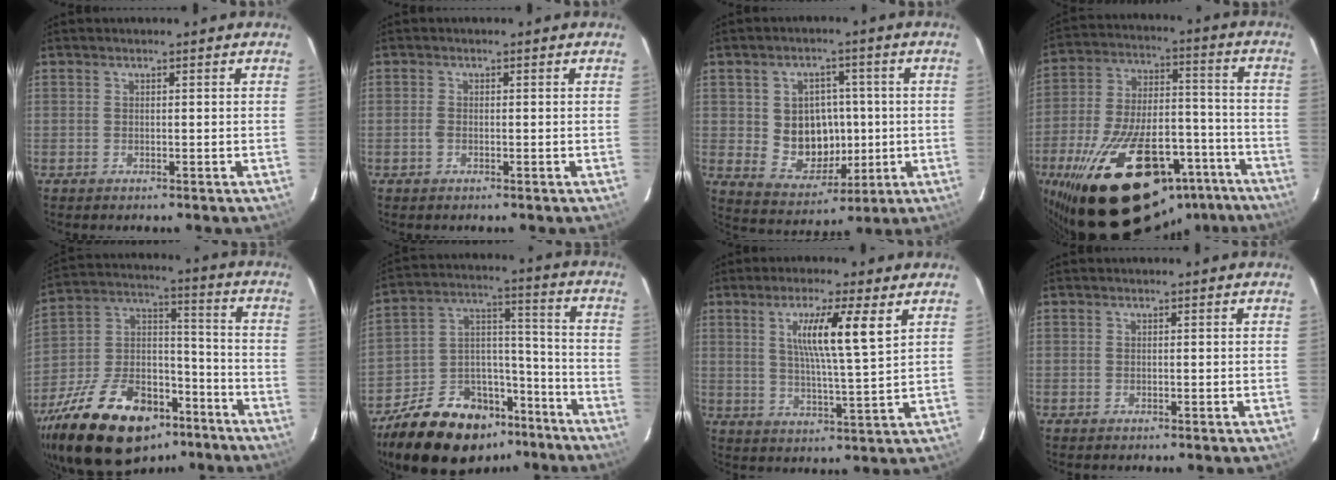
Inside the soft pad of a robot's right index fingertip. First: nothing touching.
{"total": 1.1, "force": [-0.4, 0.7, 0.8], "torque": [-0.017, 0.002, -0.008]}
{"total": 10.5, "force": [0.0, 9.0, 5.3], "torque": [-0.109, 0.008, 0.021]}
{"total": 33.2, "force": [-21.1, 15.3, 20.6], "torque": [-0.368, 0.004, -0.293]}
{"total": 27.4, "force": [-17.7, 14.0, 15.5], "torque": [-0.312, 0.015, -0.277]}
{"total": 21.9, "force": [-15.3, 11.9, 10.2], "torque": [-0.210, 0.052, -0.227]}
{"total": 9.7, "force": [4.2, 0.1, 8.8], "torque": [-0.150, -0.003, 0.069]}
{"total": 0.0}